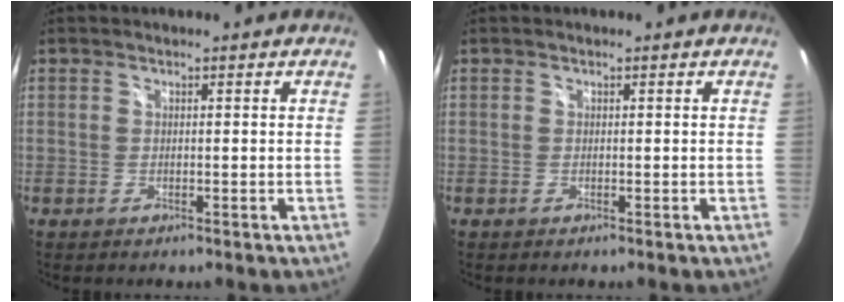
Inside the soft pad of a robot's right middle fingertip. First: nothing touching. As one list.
[{"total": 0.0}]